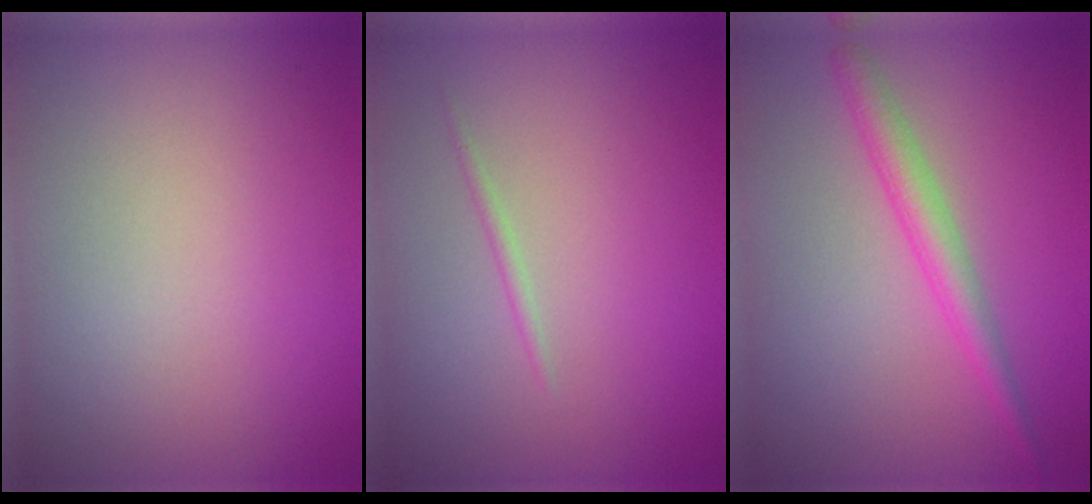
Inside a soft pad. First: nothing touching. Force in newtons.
{"total": 0.6, "press": 0.6, "slide": 0.0}
{"total": 2.6, "press": 2.6, "slide": 0.0}